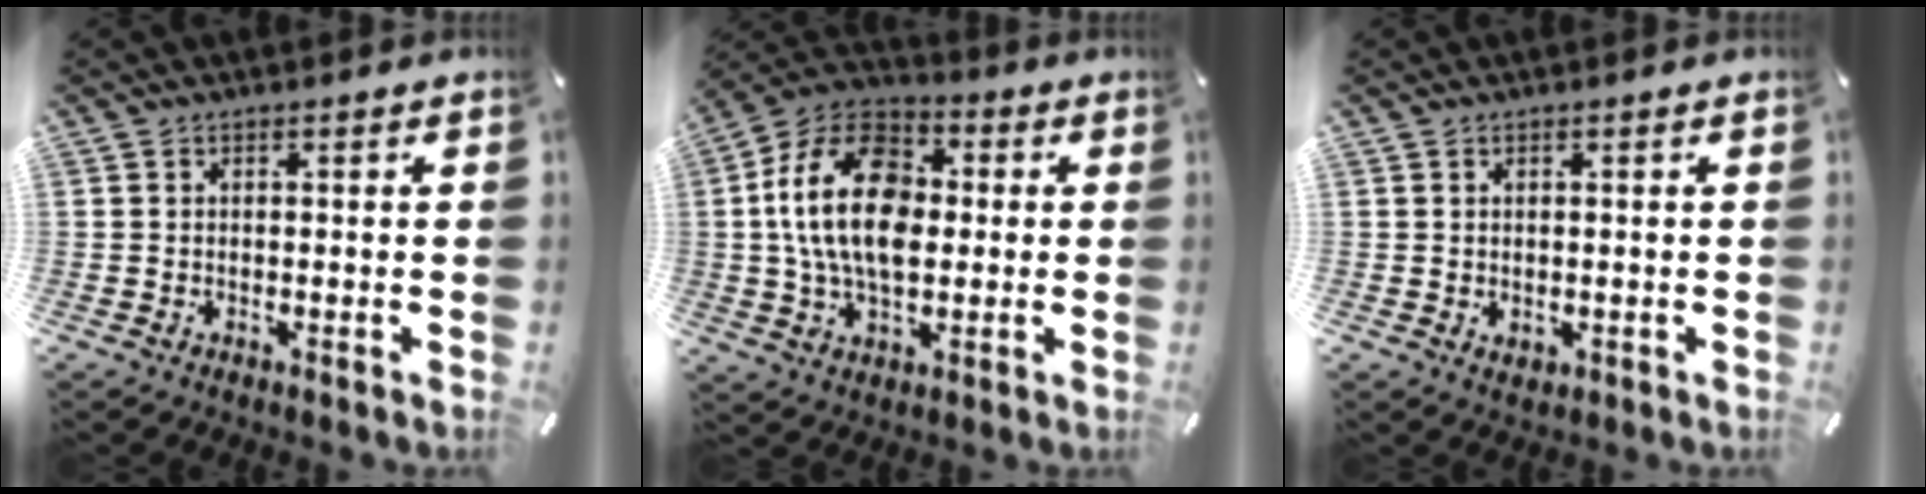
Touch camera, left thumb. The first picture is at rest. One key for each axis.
{"total": 18.0, "fx": 0.7, "fy": 12.4, "fz": 13.1, "tx": -0.265, "ty": 0.008, "tz": 0.006}
{"total": 1.1, "fx": 0.4, "fy": 0.9, "fz": 0.4, "tx": -0.001, "ty": 0.000, "tz": 0.005}